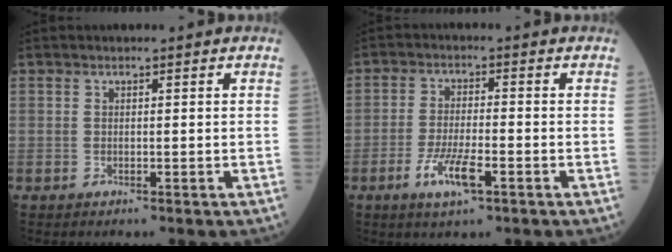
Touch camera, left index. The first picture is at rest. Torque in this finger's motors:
{"motor_torque": [0.71, 0.18, 0.17, 0.09]}